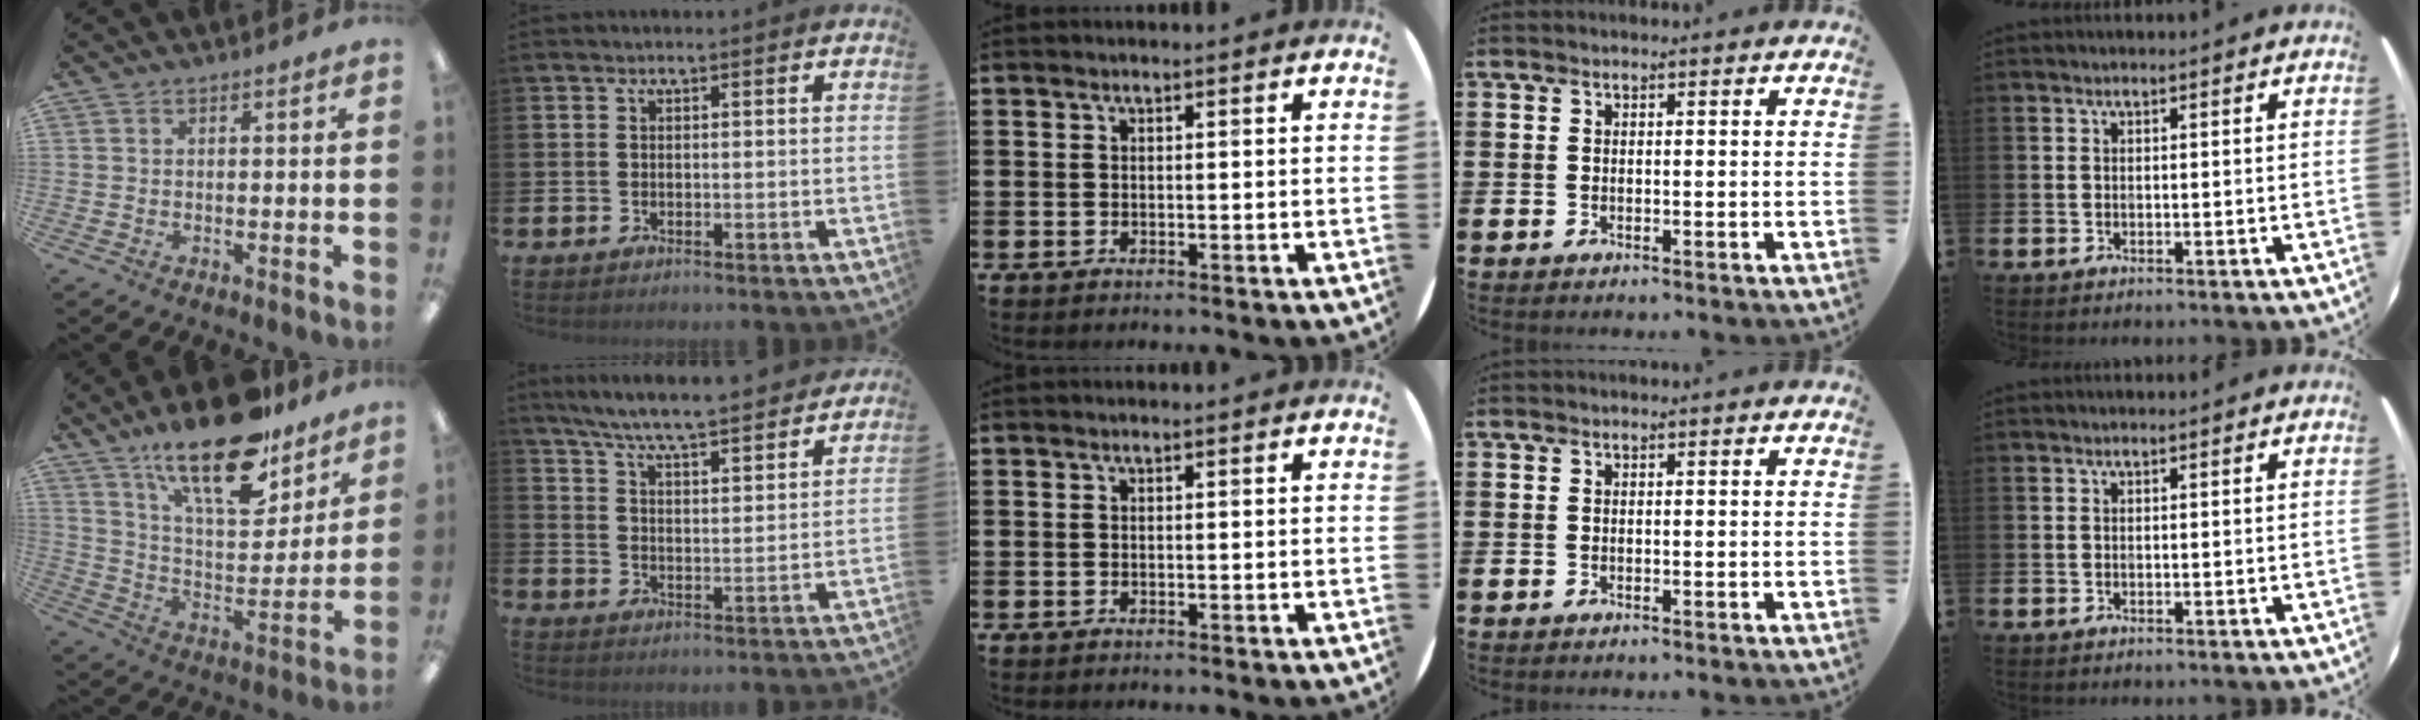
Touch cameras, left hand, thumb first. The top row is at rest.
{"thumb": {"total": 21.6, "force": [15.5, 8.1, 12.8], "torque": [-0.210, -0.097, 0.265]}, "index": {"total": 7.4, "force": [7.0, 0.0, 2.4], "torque": [-0.077, -0.050, 0.122]}}